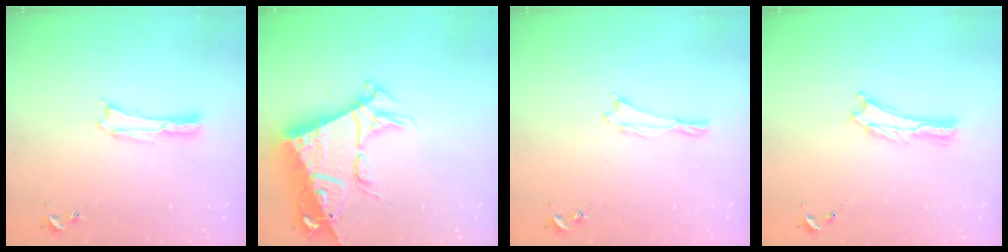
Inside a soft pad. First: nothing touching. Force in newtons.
{"total": 10.8, "press": 10.8, "slide": 0.9}
{"total": 0.0}
{"total": 0.0}